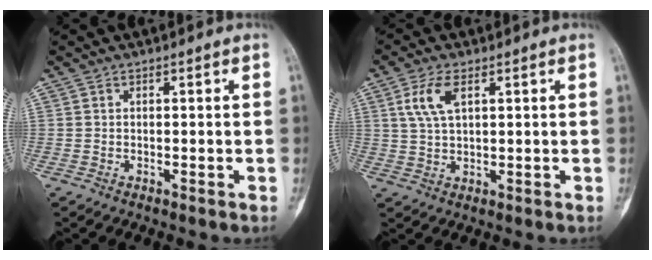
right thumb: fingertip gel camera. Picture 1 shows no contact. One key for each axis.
{"total": 6.1, "fx": 2.3, "fy": 2.8, "fz": 4.8, "tx": -0.104, "ty": -0.002, "tz": 0.049}